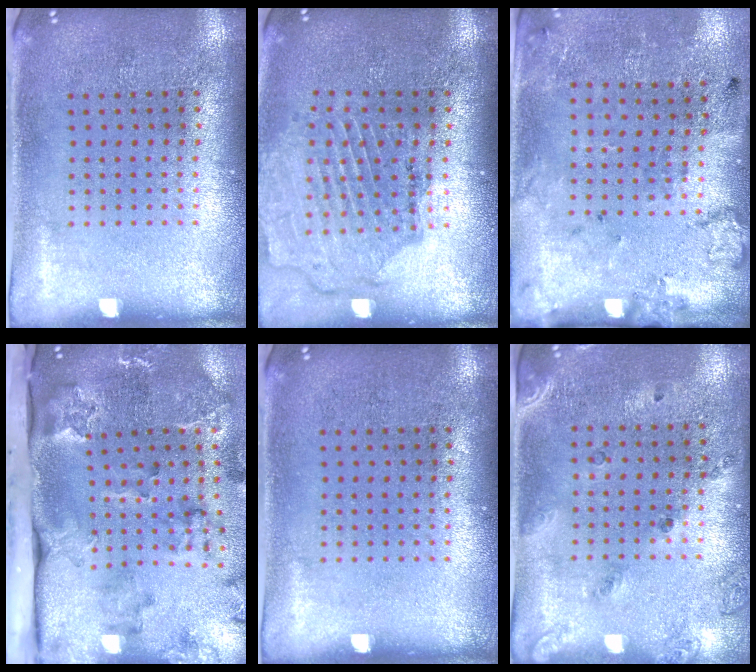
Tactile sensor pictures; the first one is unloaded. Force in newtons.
{"total": 1.6, "press": 1.6, "slide": 0.2}
{"total": 2.3, "press": 1.4, "slide": 1.9}
{"total": 3.2, "press": 2.5, "slide": 2.0}
{"total": 0.0}
{"total": 1.6, "press": 1.1, "slide": 1.1}